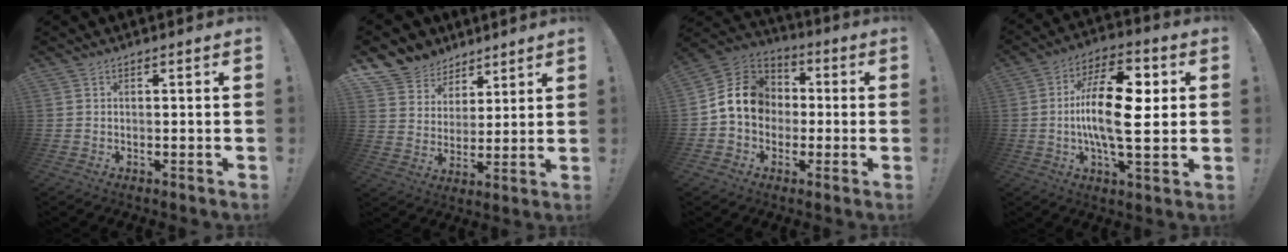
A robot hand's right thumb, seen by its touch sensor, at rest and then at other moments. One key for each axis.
{"total": 10.0, "fx": 6.8, "fy": 7.2, "fz": 1.4, "tx": -0.027, "ty": -0.057, "tz": 0.137}
{"total": 13.7, "fx": 0.5, "fy": 11.7, "fz": 7.0, "tx": -0.107, "ty": 0.012, "tz": 0.019}
{"total": 19.8, "fx": 0.1, "fy": 7.9, "fz": 18.2, "tx": -0.314, "ty": 0.002, "tz": -0.006}